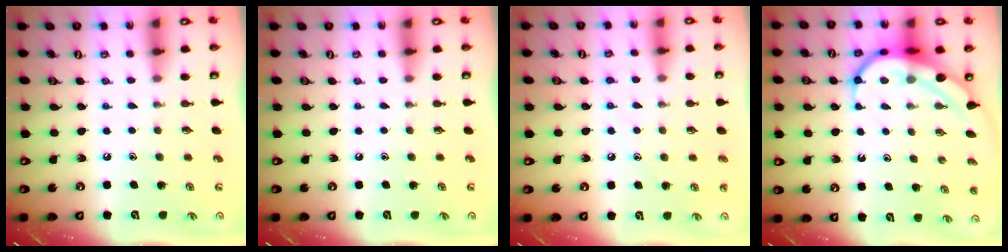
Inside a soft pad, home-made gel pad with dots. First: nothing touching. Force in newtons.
{"total": 0.0}
{"total": 4.9, "press": 4.8, "slide": 0.5}
{"total": 8.4, "press": 8.3, "slide": 0.5}